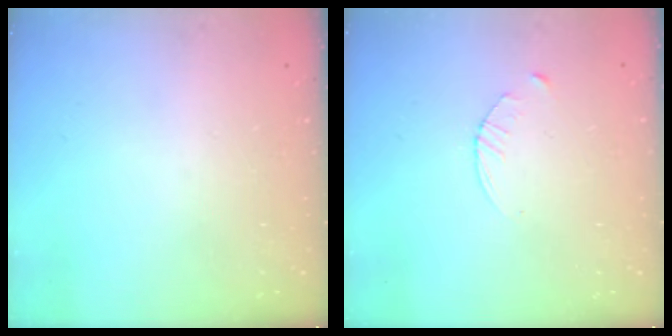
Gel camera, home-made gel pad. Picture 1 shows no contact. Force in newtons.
{"total": 2.9, "press": 2.9, "slide": 0.4}